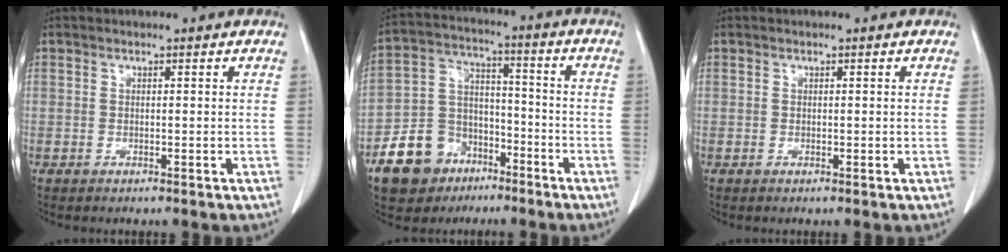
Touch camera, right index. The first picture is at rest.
{"total": 11.9, "force": [-7.0, 8.7, 4.2], "torque": [-0.091, 0.030, -0.119]}
{"total": 0.6, "force": [-0.1, 0.3, 0.4], "torque": [-0.006, -0.001, -0.003]}